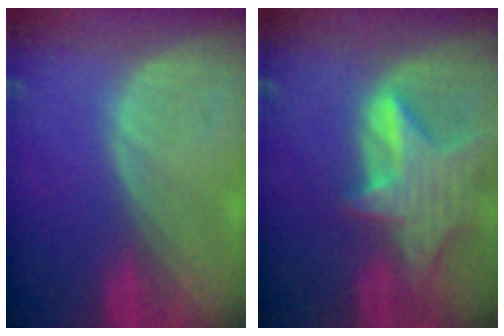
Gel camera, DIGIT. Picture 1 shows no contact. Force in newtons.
{"total": 8.1, "press": 7.4, "slide": 3.4}